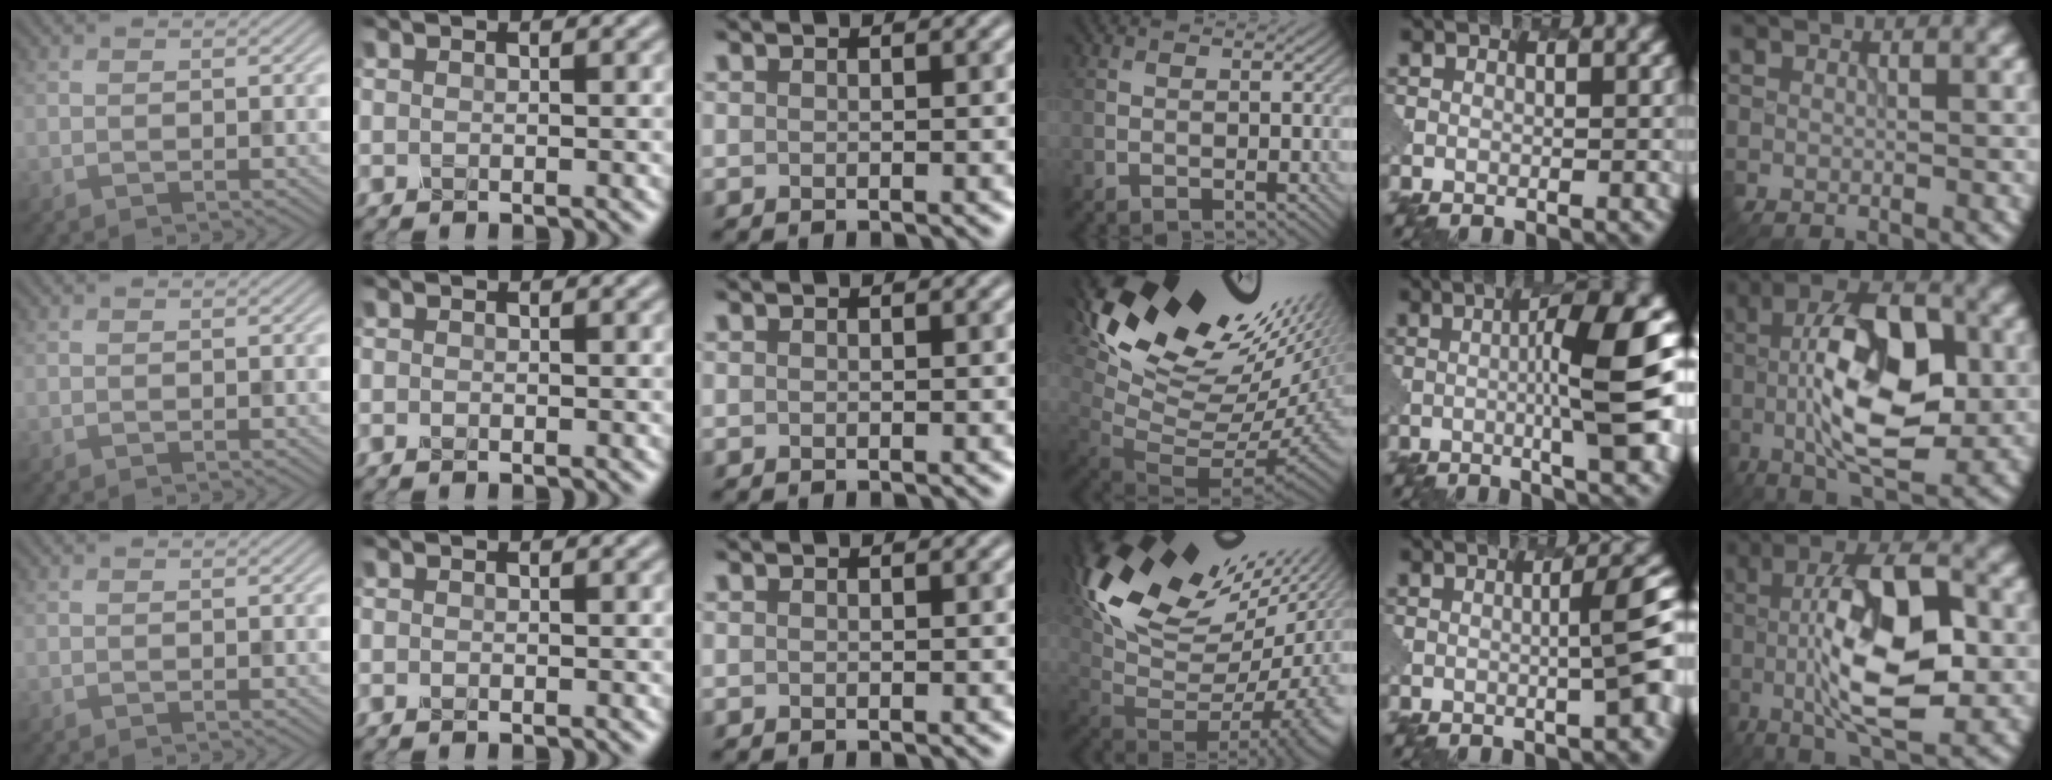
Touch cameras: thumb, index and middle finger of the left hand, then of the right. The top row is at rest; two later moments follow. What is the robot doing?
{"motion": "dispense", "object": "glue stick"}